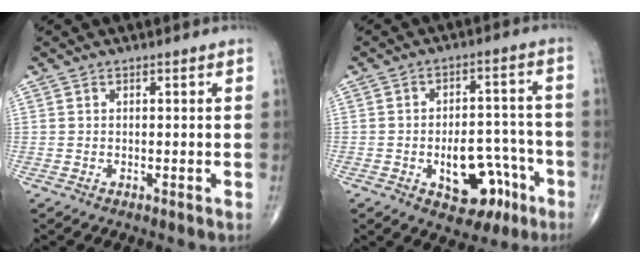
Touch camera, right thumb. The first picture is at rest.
{"total": 12.1, "force": [-5.2, 7.1, 8.3], "torque": [-0.080, 0.046, -0.063]}